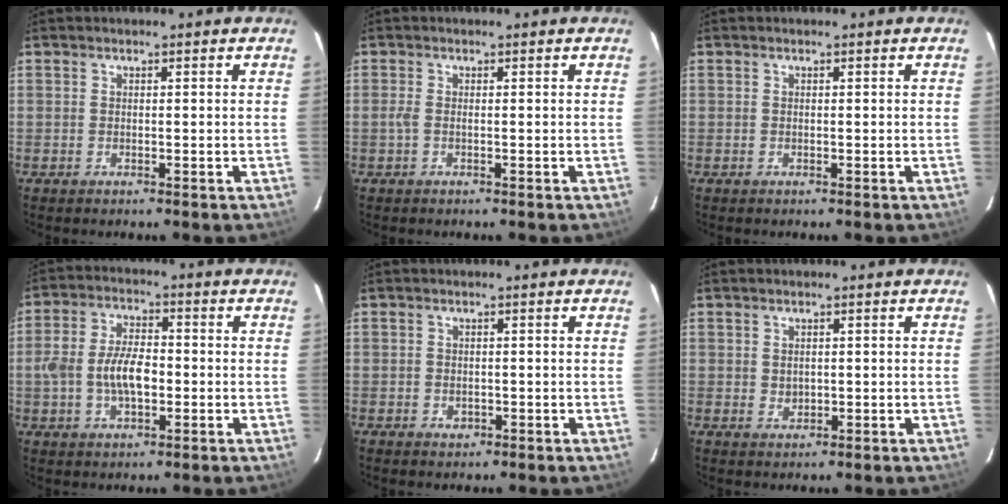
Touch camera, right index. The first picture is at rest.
{"total": 1.3, "force": [-0.2, 0.2, 1.3], "torque": [-0.027, 0.000, -0.006]}
{"total": 0.0}
{"total": 8.7, "force": [-1.5, 4.5, 7.3], "torque": [-0.145, 0.009, -0.026]}
{"total": 1.6, "force": [-0.7, 1.3, 0.5], "torque": [-0.007, -0.003, -0.009]}
{"total": 1.8, "force": [0.3, 1.5, 0.9], "torque": [-0.013, 0.002, 0.009]}